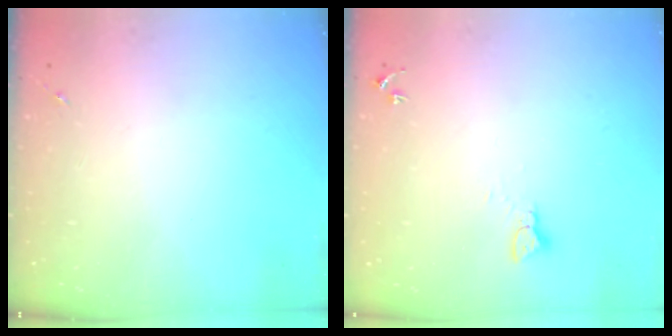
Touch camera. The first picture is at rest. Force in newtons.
{"total": 2.3, "press": 2.3, "slide": 0.3}